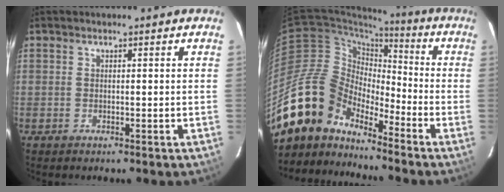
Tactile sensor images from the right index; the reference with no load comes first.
{"total": 16.5, "force": [-14.0, 7.4, 4.5], "torque": [-0.093, 0.011, -0.264]}